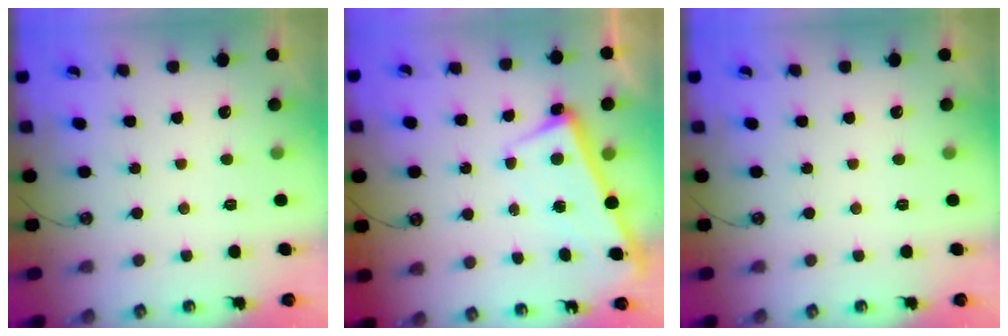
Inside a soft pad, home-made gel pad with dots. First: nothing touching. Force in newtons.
{"total": 2.6, "press": 2.5, "slide": 0.6}
{"total": 0.0}